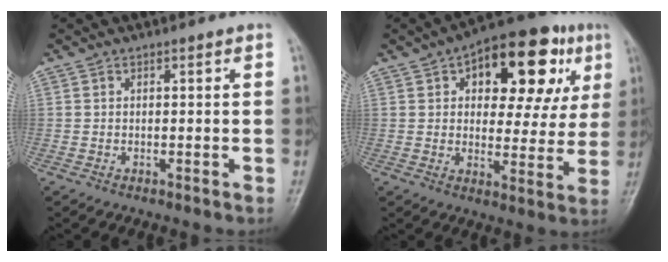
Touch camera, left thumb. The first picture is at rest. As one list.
[{"total": 19.8, "force": [8.0, 10.3, 15.0], "torque": [-0.148, 0.007, 0.105]}]